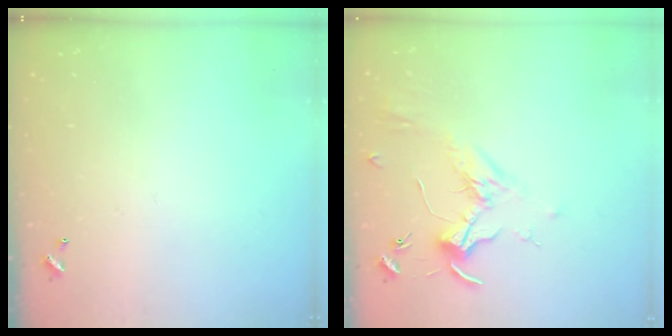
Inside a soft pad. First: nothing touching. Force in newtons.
{"total": 1.7, "press": 1.5, "slide": 0.7}